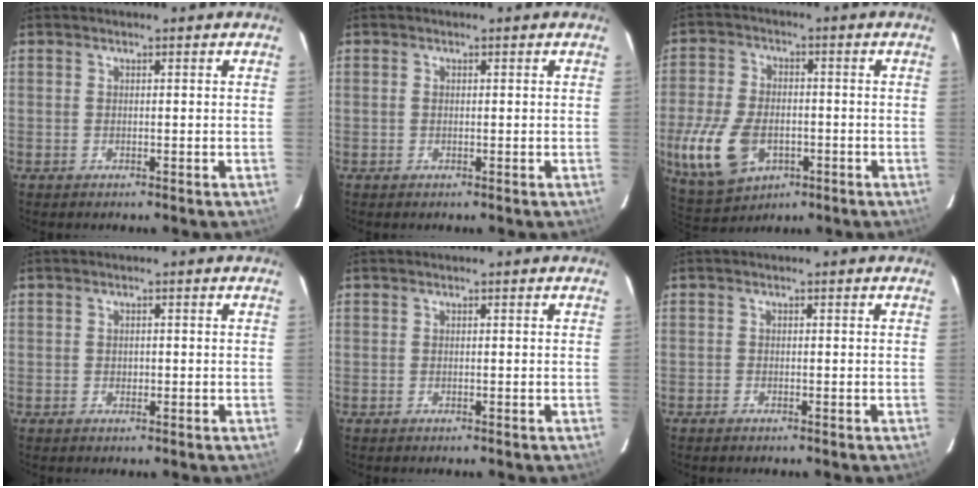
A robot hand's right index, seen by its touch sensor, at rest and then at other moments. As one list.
[{"total": 0.5, "force": [0.1, 0.4, 0.3], "torque": [-0.005, 0.001, 0.000]}, {"total": 15.3, "force": [-4.7, 9.8, 10.8], "torque": [-0.256, -0.014, -0.071]}, {"total": 0.8, "force": [-0.1, 0.8, 0.2], "torque": [-0.001, 0.000, -0.001]}, {"total": 0.0}, {"total": 0.7, "force": [-0.6, 0.3, 0.0], "torque": [-0.003, -0.001, -0.013]}]